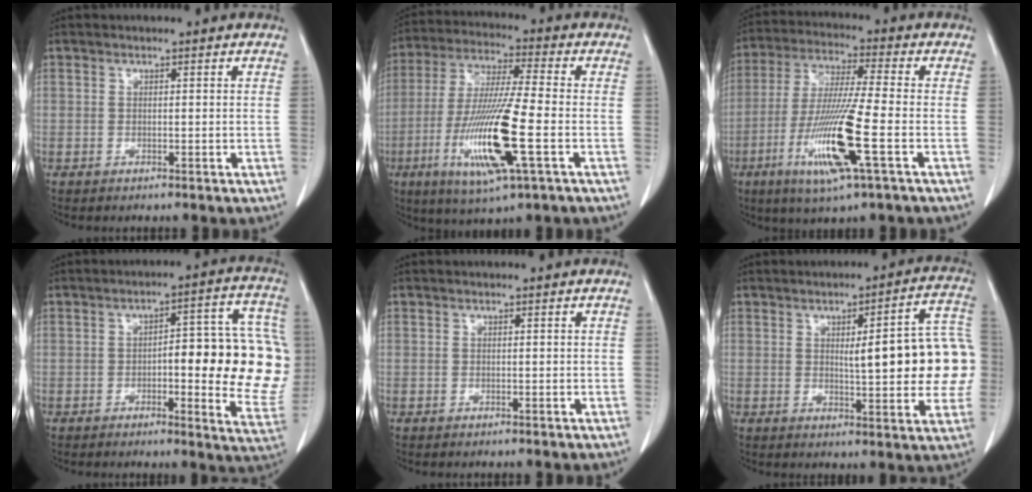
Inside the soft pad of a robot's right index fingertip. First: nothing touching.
{"total": 16.1, "force": [-4.8, 0.8, 15.3], "torque": [-0.313, -0.023, -0.089]}
{"total": 14.2, "force": [-4.9, -0.1, 13.3], "torque": [-0.272, -0.025, -0.096]}
{"total": 18.1, "force": [-0.7, 4.6, 17.5], "torque": [-0.156, 0.030, -0.002]}
{"total": 0.0}
{"total": 15.1, "force": [0.6, 3.2, 14.7], "torque": [-0.161, 0.028, 0.008]}